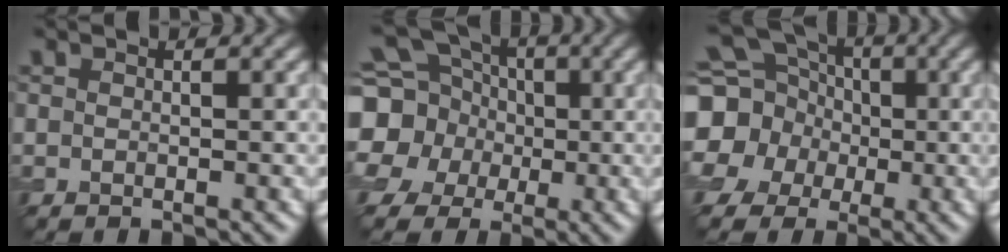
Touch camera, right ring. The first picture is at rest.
{"total": 11.4, "force": [0.6, 10.4, 4.6], "torque": [-0.159, 0.011, -0.017]}
{"total": 14.4, "force": [0.2, 13.4, 5.3], "torque": [-0.172, 0.000, -0.032]}